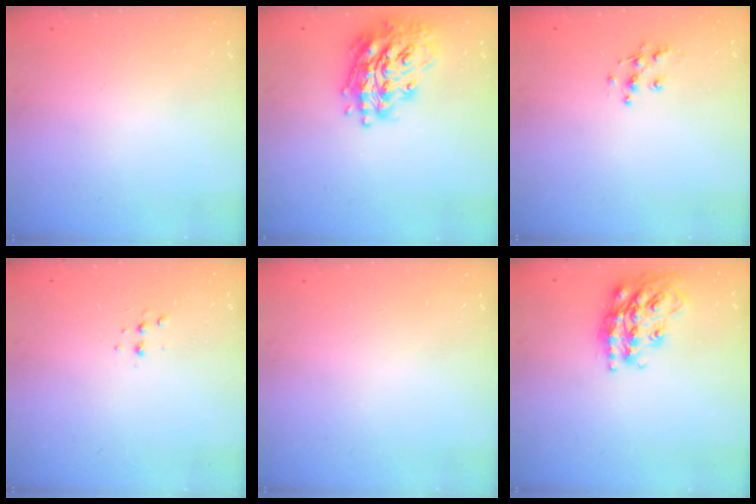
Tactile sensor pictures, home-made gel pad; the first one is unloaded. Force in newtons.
{"total": 19.9, "press": 19.8, "slide": 2.1}
{"total": 7.8, "press": 7.7, "slide": 0.5}
{"total": 3.1, "press": 3.0, "slide": 0.6}
{"total": 0.0}
{"total": 19.4, "press": 19.4, "slide": 1.4}